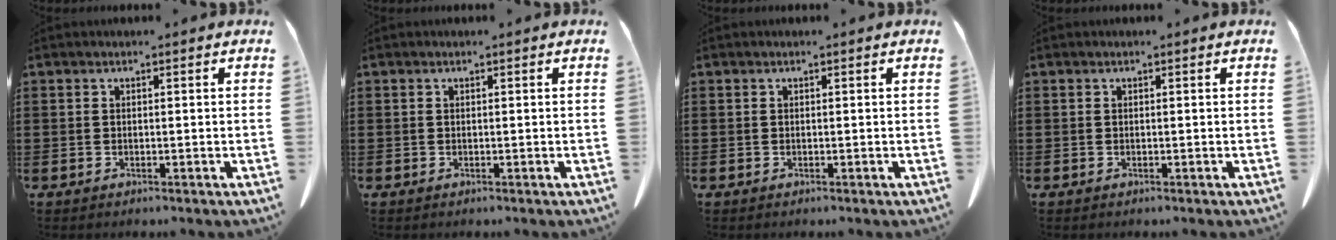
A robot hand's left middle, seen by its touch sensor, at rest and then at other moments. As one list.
[{"total": 0.0}, {"total": 0.0}, {"total": 0.0}]